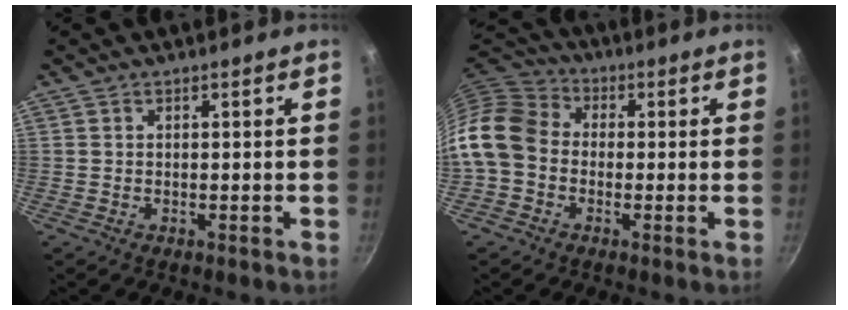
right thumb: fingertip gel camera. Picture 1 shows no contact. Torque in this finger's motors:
{"motor_torque": [0.63, 0.76, 0.83, -0.84, 0.35]}